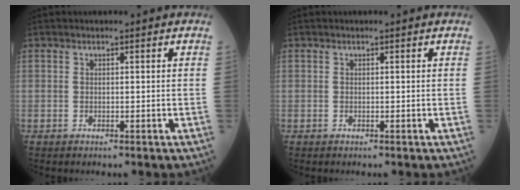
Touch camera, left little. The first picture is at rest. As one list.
[{"total": 0.0}]